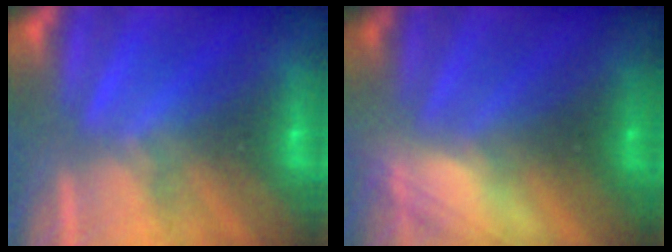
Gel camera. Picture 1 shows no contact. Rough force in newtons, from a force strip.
{"total": 2.9}